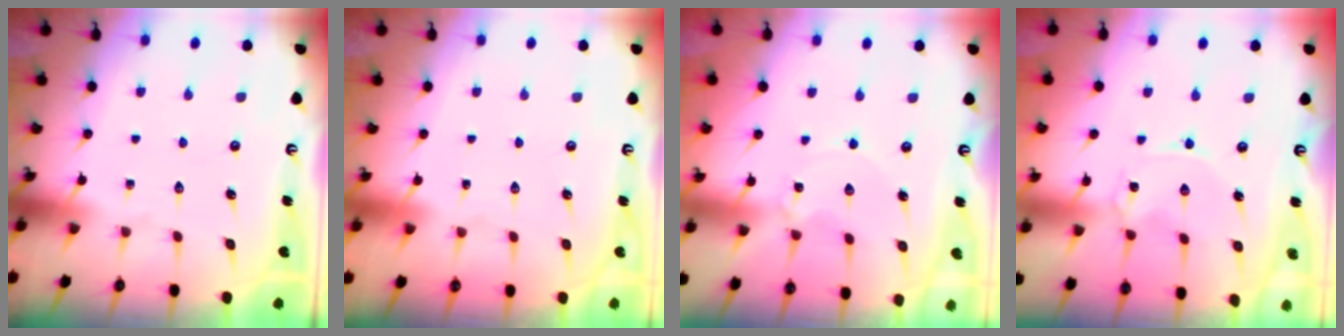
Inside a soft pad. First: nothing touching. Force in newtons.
{"total": 1.5, "press": 1.5, "slide": 0.1}
{"total": 2.2, "press": 2.2, "slide": 0.2}
{"total": 0.0}